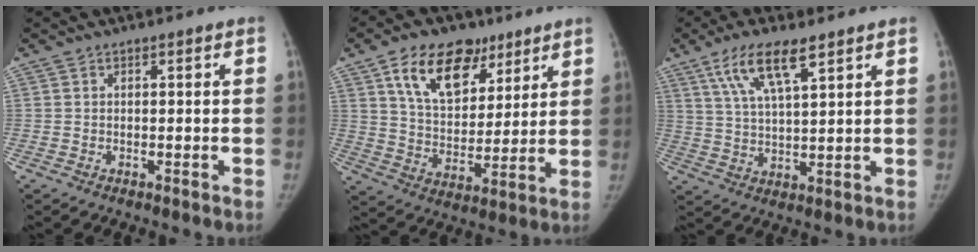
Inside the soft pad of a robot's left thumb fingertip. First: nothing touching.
{"total": 16.0, "force": [8.8, 9.8, 9.0], "torque": [-0.112, -0.033, 0.156]}
{"total": 9.6, "force": [5.6, 2.4, 7.4], "torque": [-0.141, -0.017, 0.115]}